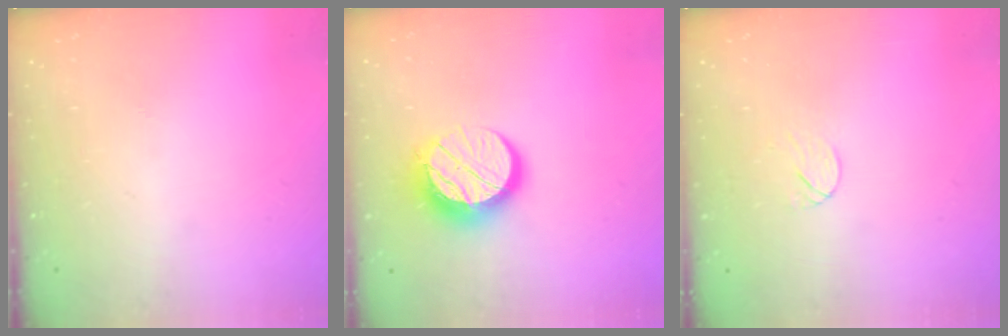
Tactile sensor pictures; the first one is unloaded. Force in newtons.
{"total": 12.3, "press": 12.2, "slide": 1.0}
{"total": 4.0, "press": 4.0, "slide": 0.4}